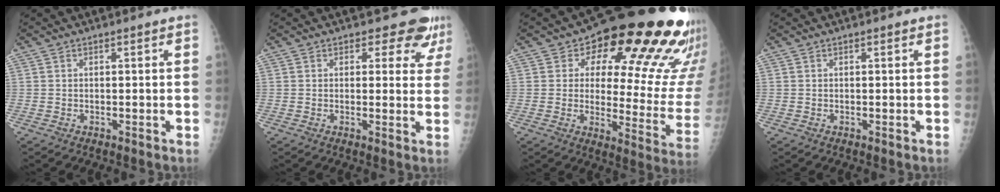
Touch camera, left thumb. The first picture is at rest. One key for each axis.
{"total": 6.3, "fx": 5.1, "fy": 3.5, "fz": 1.3, "tx": 0.027, "ty": -0.025, "tz": 0.040}
{"total": 22.8, "fx": 13.3, "fy": 9.8, "fz": 15.8, "tx": -0.156, "ty": -0.076, "tz": 0.166}
{"total": 0.0}